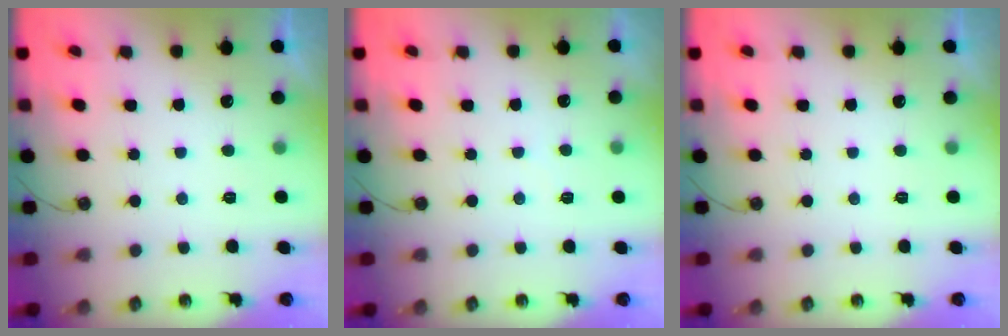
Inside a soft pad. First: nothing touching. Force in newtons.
{"total": 2.0, "press": 2.0, "slide": 0.3}
{"total": 0.0}